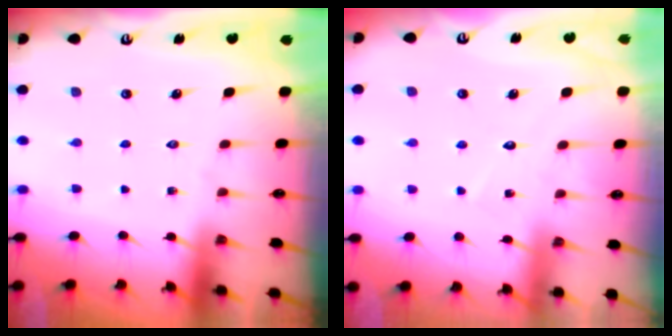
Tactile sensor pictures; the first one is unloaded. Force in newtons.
{"total": 4.7, "press": 4.7, "slide": 0.4}